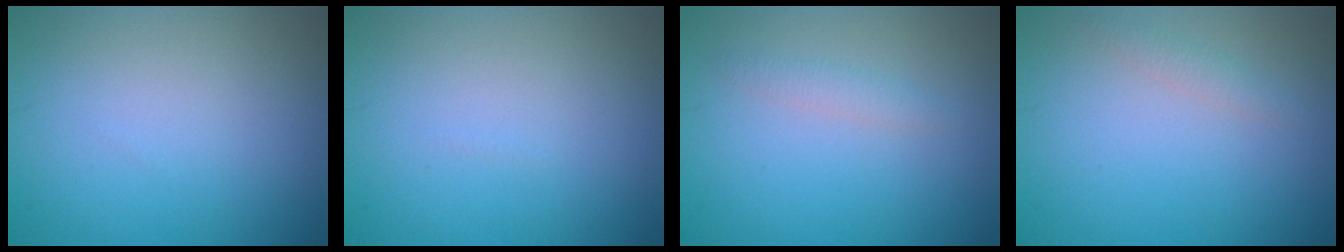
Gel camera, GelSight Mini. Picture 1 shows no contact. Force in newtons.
{"total": 0.0}
{"total": 1.2, "press": 1.2, "slide": 0.0}
{"total": 1.0, "press": 1.0, "slide": 0.0}